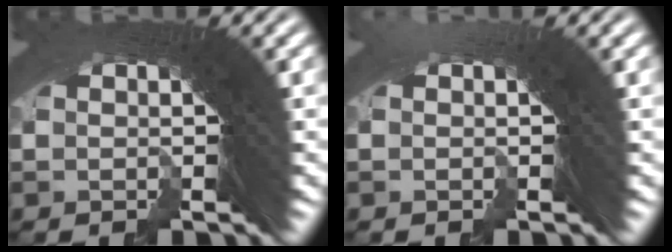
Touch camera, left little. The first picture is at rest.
{"total": 0.0}